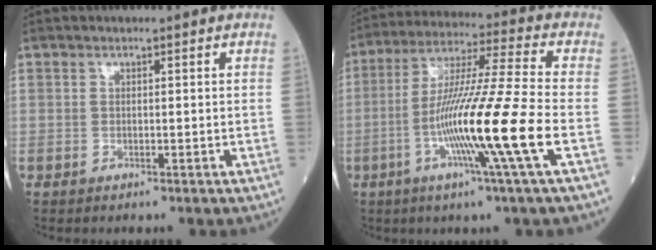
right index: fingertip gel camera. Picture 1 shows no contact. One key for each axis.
{"total": 16.0, "fx": -4.7, "fy": -2.4, "fz": 15.1, "tx": -0.280, "ty": -0.017, "tz": -0.095}